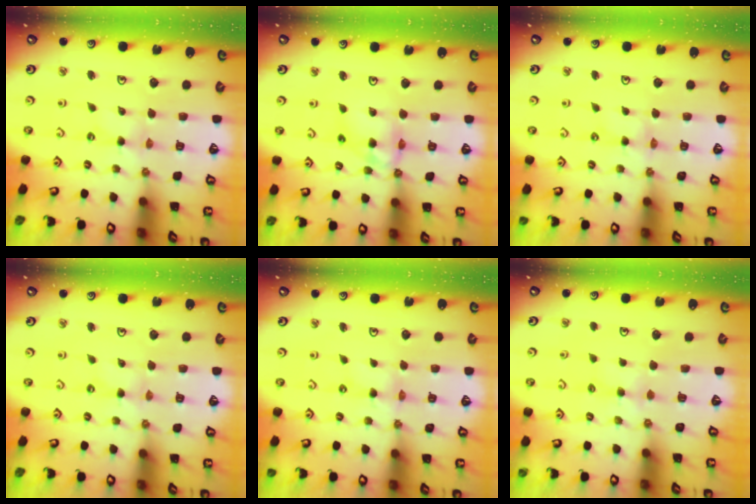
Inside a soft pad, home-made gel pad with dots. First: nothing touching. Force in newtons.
{"total": 11.4, "press": 11.4, "slide": 1.1}
{"total": 0.8, "press": 0.8, "slide": 0.2}
{"total": 0.0}
{"total": 0.0}
{"total": 3.9, "press": 3.9, "slide": 0.4}